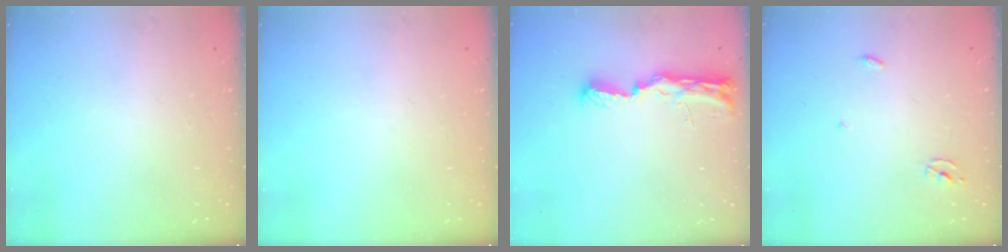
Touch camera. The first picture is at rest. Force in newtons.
{"total": 0.0}
{"total": 11.3, "press": 10.0, "slide": 5.1}
{"total": 2.3, "press": 2.3, "slide": 0.1}